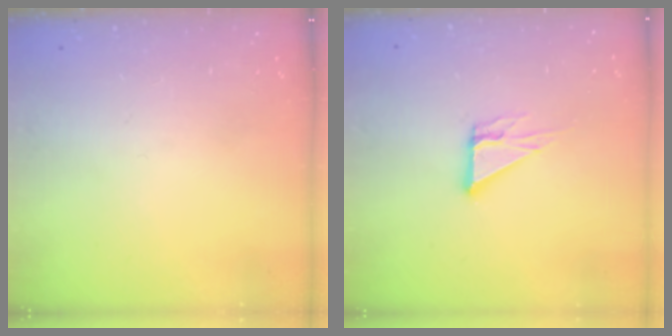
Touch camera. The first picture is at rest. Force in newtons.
{"total": 5.5, "press": 5.5, "slide": 0.3}